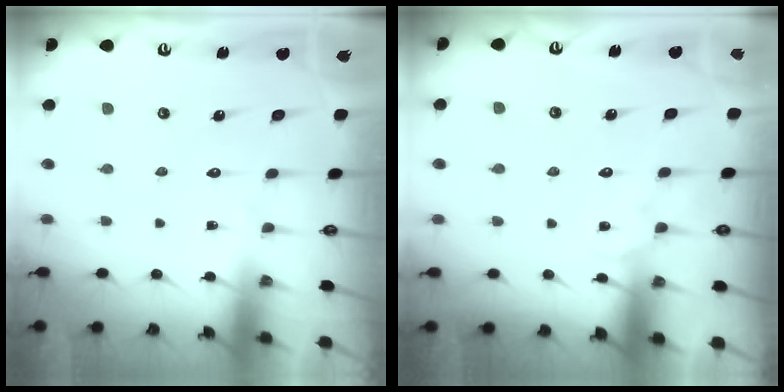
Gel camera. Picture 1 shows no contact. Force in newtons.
{"total": 3.4, "press": 3.4, "slide": 0.3}